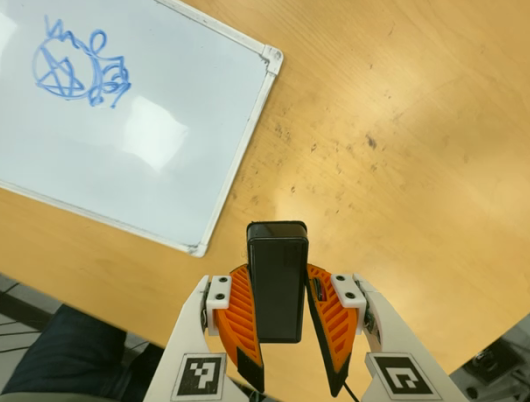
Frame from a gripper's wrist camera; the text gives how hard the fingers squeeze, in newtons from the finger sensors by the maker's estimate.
{"total": 9.5, "left": 8.0, "right": 11.0}